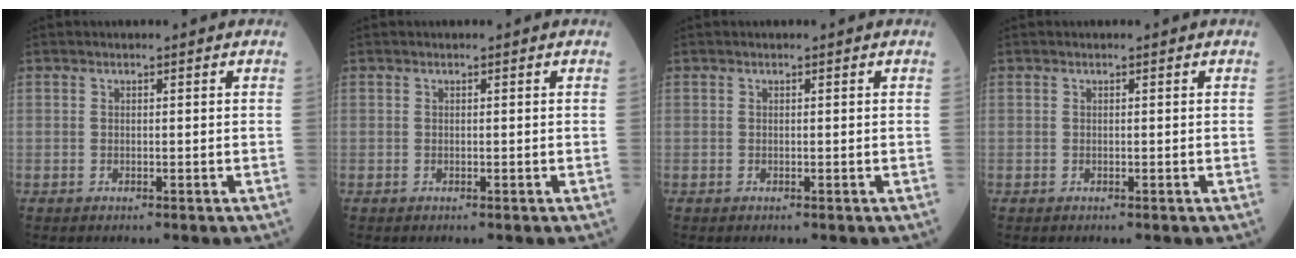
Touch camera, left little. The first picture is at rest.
{"total": 0.0}
{"total": 0.0}
{"total": 0.0}